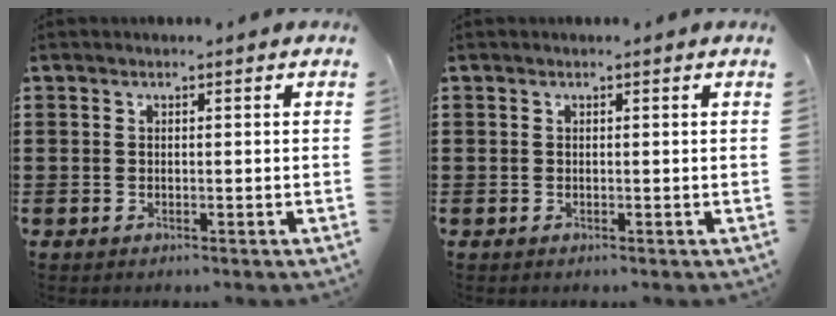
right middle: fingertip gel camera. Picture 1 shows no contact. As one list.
[{"total": 0.0}]